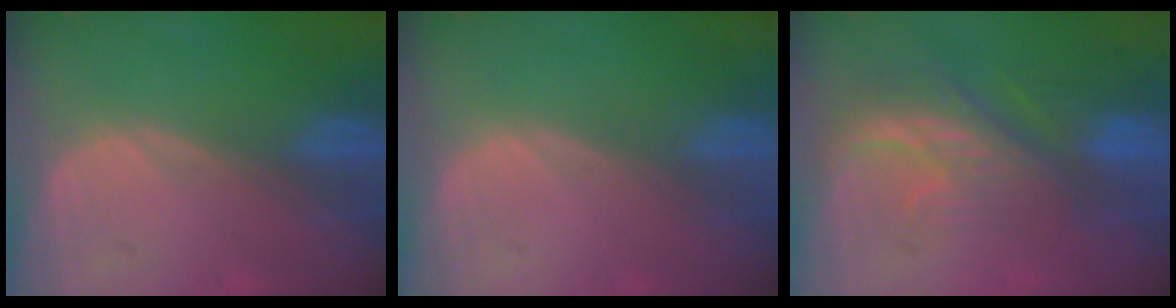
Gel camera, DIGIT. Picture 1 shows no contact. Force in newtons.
{"total": 0.0}
{"total": 8.3, "press": 7.5, "slide": 3.7}